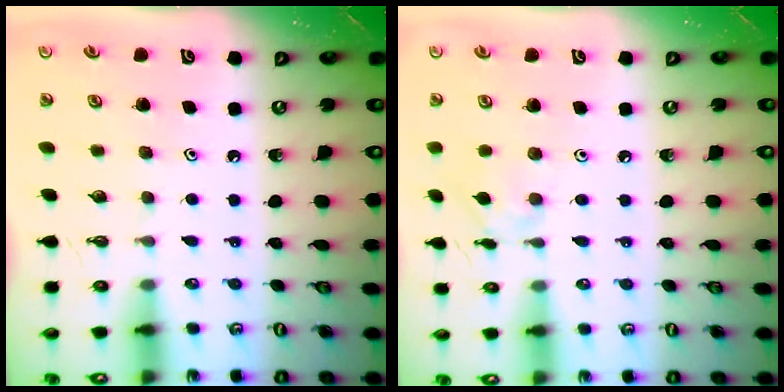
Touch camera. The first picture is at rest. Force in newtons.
{"total": 4.2, "press": 4.2, "slide": 0.4}